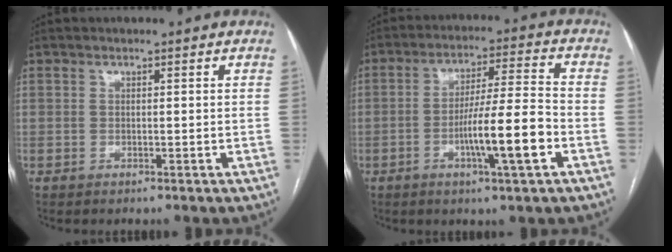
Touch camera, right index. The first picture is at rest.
{"total": 10.3, "force": [-3.7, -0.2, 9.6], "torque": [-0.164, 0.000, -0.063]}